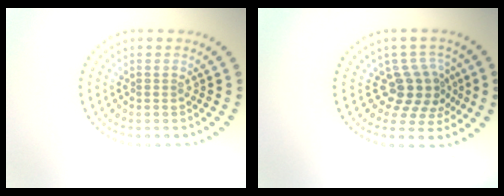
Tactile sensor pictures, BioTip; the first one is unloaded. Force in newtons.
{"total": 3.8, "press": 2.8, "slide": 2.6}